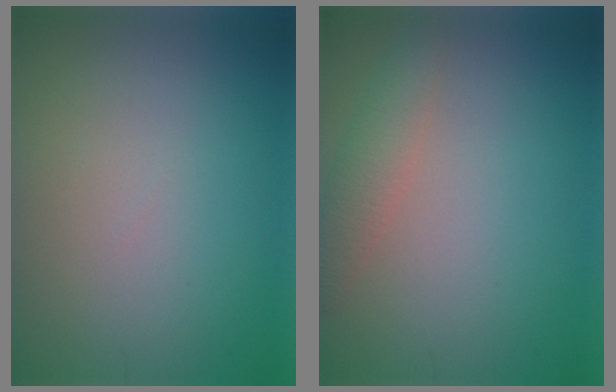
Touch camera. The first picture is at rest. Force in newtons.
{"total": 2.4, "press": 2.4, "slide": 0.2}